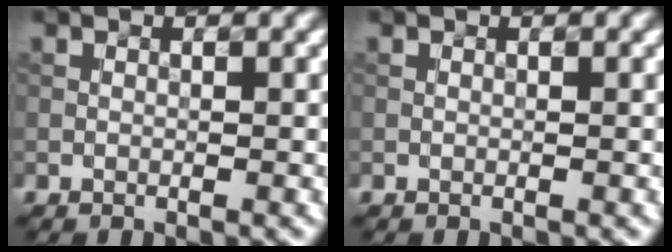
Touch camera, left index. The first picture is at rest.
{"total": 0.0}